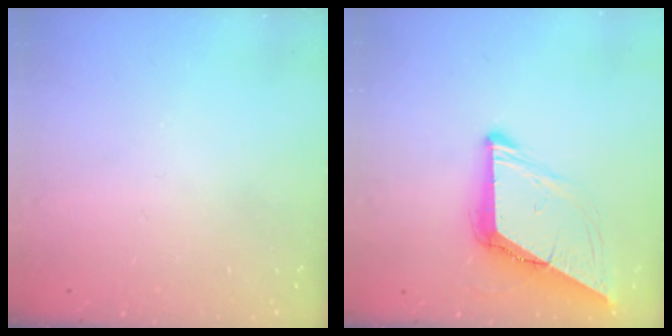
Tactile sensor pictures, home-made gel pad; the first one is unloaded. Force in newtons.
{"total": 9.5, "press": 9.4, "slide": 1.6}